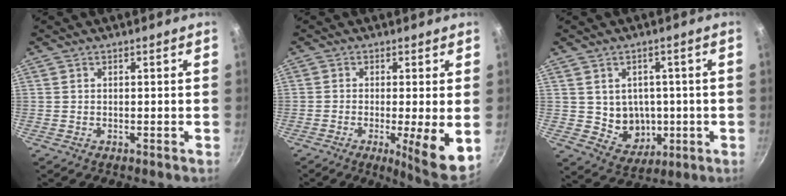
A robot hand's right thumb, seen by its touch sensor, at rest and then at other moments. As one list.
[{"total": 9.2, "force": [-1.5, 1.3, 9.0], "torque": [-0.131, -0.015, -0.018]}, {"total": 8.2, "force": [-0.1, 7.1, 4.0], "torque": [-0.031, -0.002, 0.014]}]